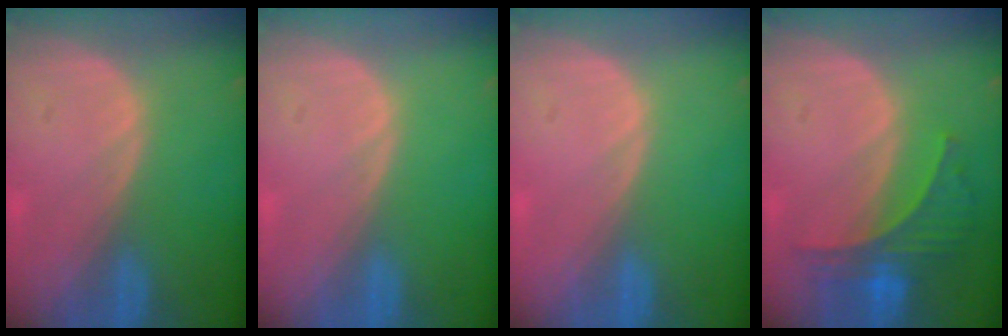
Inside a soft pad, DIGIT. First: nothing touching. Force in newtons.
{"total": 0.0}
{"total": 0.0}
{"total": 6.1, "press": 6.0, "slide": 1.0}